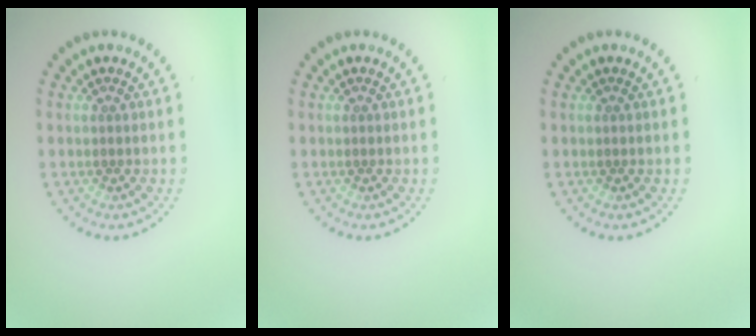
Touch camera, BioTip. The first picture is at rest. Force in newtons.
{"total": 0.0}
{"total": 0.0}